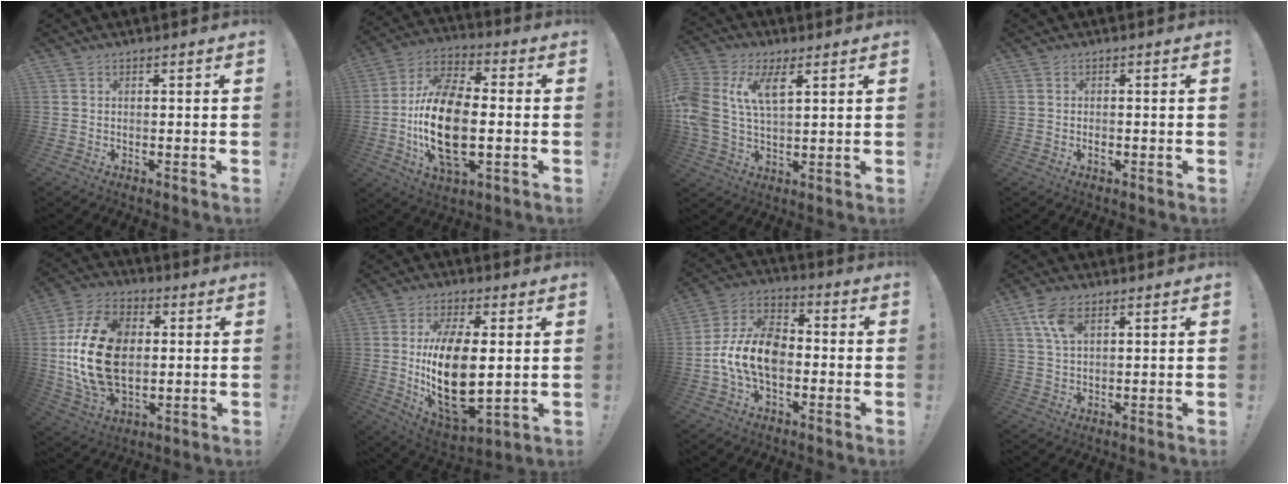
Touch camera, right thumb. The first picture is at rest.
{"total": 20.2, "force": [-2.5, 10.9, 16.8], "torque": [-0.327, 0.000, -0.043]}
{"total": 11.6, "force": [4.9, 6.1, 8.5], "torque": [-0.192, -0.010, 0.088]}
{"total": 1.1, "force": [-0.6, 0.9, 0.3], "torque": [0.005, -0.002, -0.011]}
{"total": 23.1, "force": [0.9, 15.5, 17.2], "torque": [-0.315, 0.013, 0.027]}
{"total": 20.5, "force": [1.1, 10.4, 17.6], "torque": [-0.328, -0.030, 0.024]}
{"total": 14.9, "force": [-3.0, 10.0, 10.7], "torque": [-0.212, 0.032, -0.051]}
{"total": 6.9, "force": [3.3, 3.6, 4.9], "torque": [-0.091, -0.005, 0.062]}